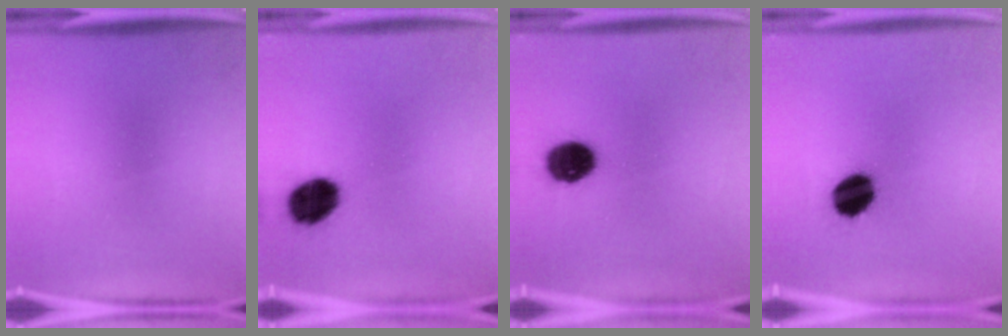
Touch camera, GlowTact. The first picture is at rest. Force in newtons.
{"total": 10.4}
{"total": 9.9}
{"total": 10.2}